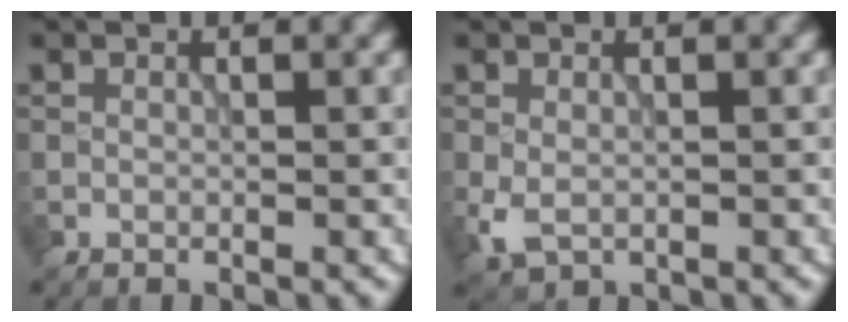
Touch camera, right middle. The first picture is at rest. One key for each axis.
{"total": 2.1, "fx": -0.5, "fy": 1.3, "fz": 1.5, "tx": -0.039, "ty": -0.008, "tz": -0.008}